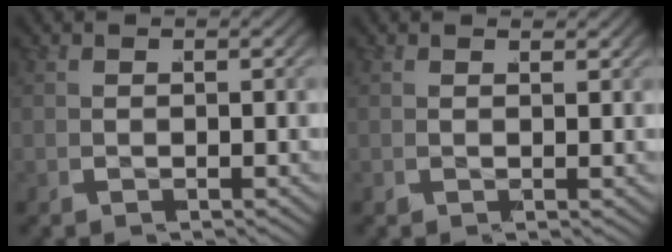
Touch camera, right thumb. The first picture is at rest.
{"total": 0.8, "force": [0.8, -0.3, -0.1], "torque": [-0.002, -0.002, 0.013]}